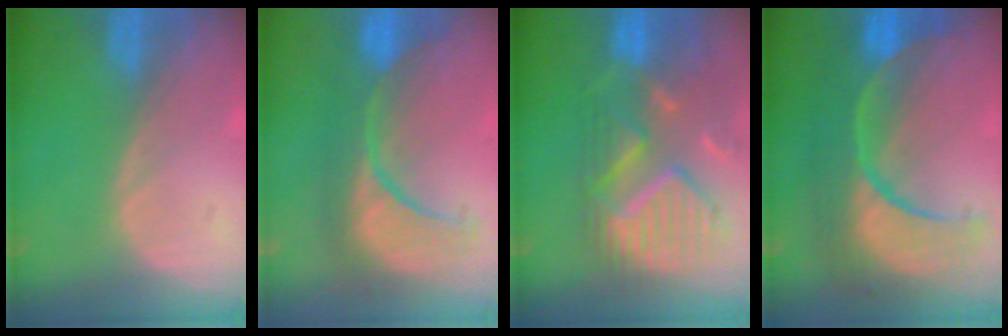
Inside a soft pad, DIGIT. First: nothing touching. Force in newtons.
{"total": 10.0, "press": 9.6, "slide": 2.5}
{"total": 11.7, "press": 10.3, "slide": 5.6}
{"total": 12.4, "press": 12.3, "slide": 1.5}